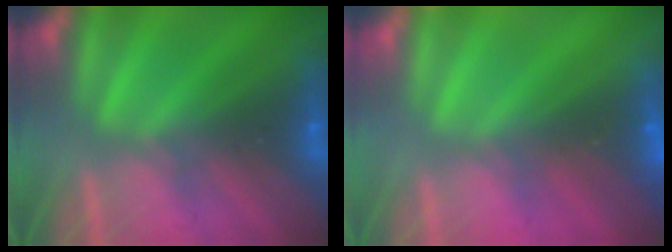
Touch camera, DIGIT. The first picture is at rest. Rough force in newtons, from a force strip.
{"total": 2.3}